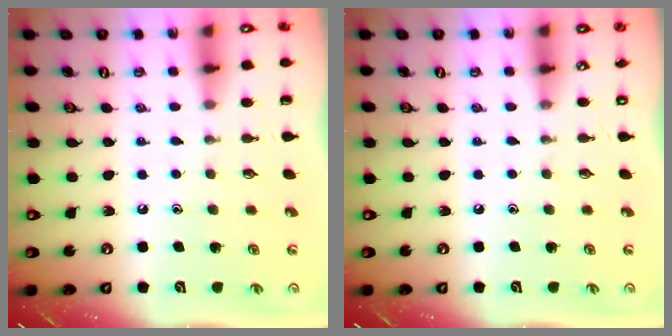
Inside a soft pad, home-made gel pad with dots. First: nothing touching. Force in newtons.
{"total": 0.0}